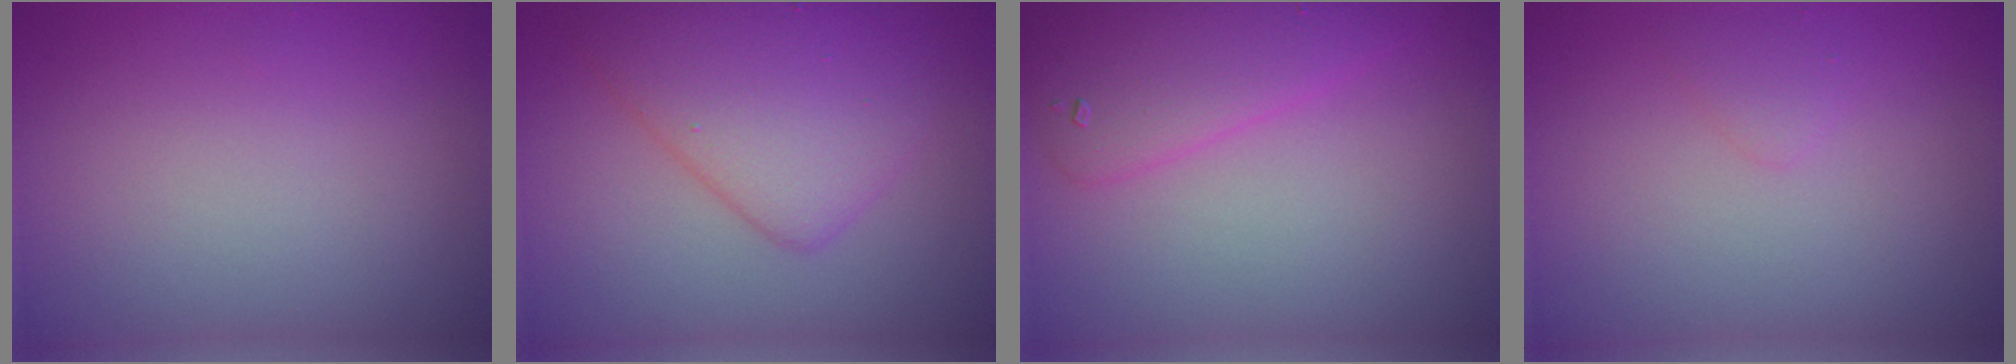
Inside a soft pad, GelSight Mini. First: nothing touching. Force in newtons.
{"total": 5.5, "press": 5.5, "slide": 0.1}
{"total": 3.7, "press": 3.7, "slide": 0.2}
{"total": 0.9, "press": 0.9, "slide": 0.0}